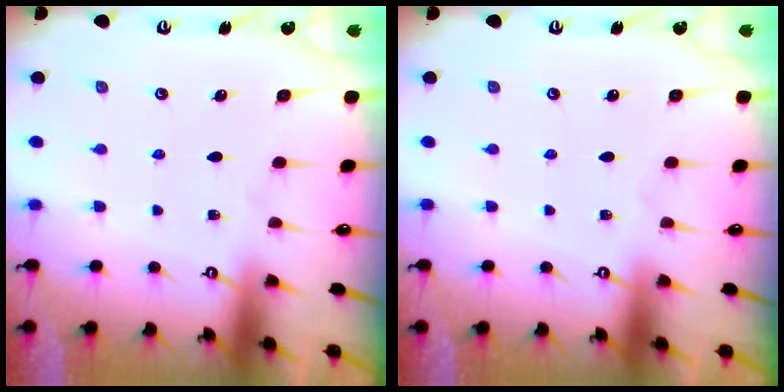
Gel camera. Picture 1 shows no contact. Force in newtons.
{"total": 0.0}